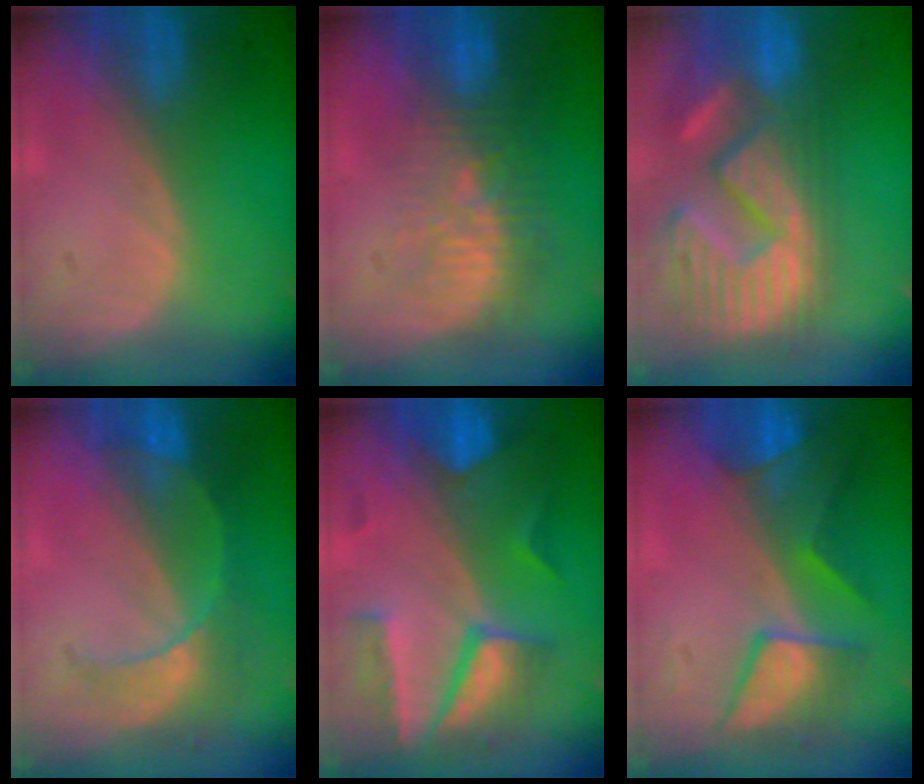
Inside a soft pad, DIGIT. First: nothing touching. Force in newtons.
{"total": 9.3, "press": 8.6, "slide": 3.7}
{"total": 15.1, "press": 12.4, "slide": 8.6}
{"total": 7.9, "press": 6.9, "slide": 3.8}
{"total": 9.3, "press": 8.2, "slide": 4.3}
{"total": 7.8, "press": 7.6, "slide": 1.5}